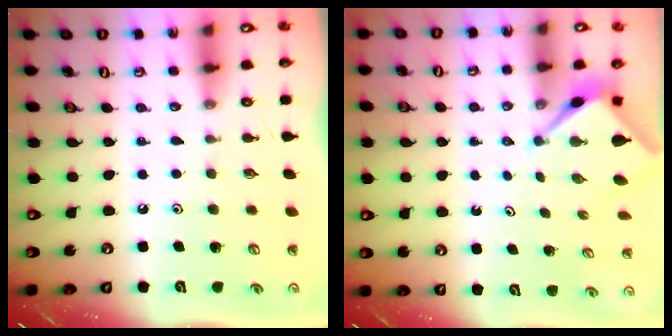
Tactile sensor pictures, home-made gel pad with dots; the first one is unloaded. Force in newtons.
{"total": 2.7, "press": 2.7, "slide": 0.1}